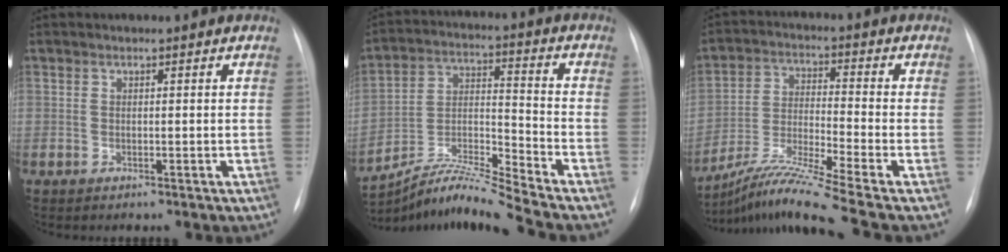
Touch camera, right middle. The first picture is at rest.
{"total": 11.2, "force": [-10.4, -2.5, 3.2], "torque": [-0.065, 0.006, -0.192]}
{"total": 12.3, "force": [-9.7, -2.4, 7.1], "torque": [-0.144, -0.017, -0.176]}